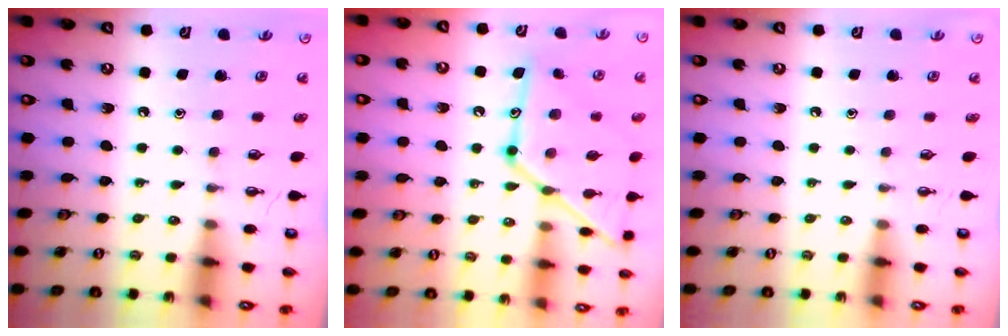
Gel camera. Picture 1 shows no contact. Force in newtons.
{"total": 19.7, "press": 19.6, "slide": 1.3}
{"total": 0.0}